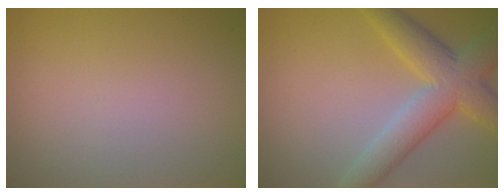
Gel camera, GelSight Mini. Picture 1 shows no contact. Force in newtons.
{"total": 6.3, "press": 6.3, "slide": 0.4}